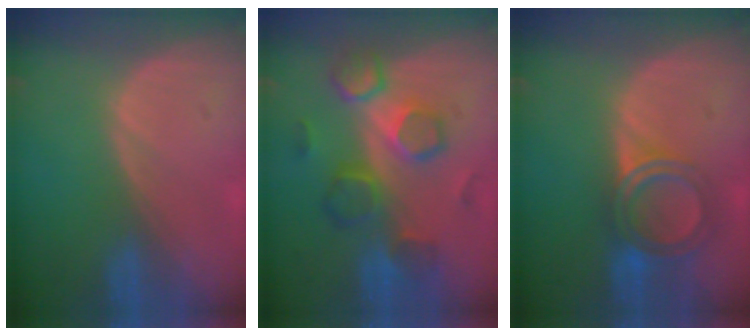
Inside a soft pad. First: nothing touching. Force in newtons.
{"total": 8.4, "press": 8.3, "slide": 1.4}
{"total": 6.0, "press": 5.3, "slide": 2.8}